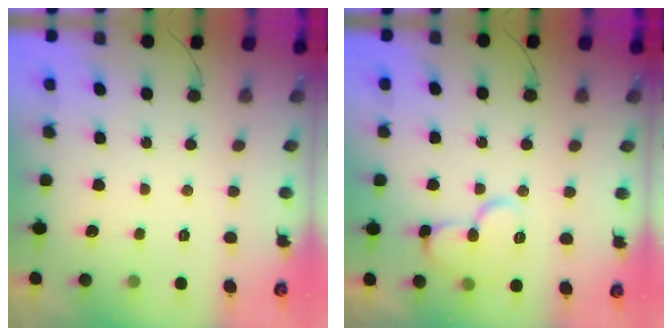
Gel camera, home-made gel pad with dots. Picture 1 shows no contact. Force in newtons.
{"total": 12.3, "press": 12.2, "slide": 1.3}